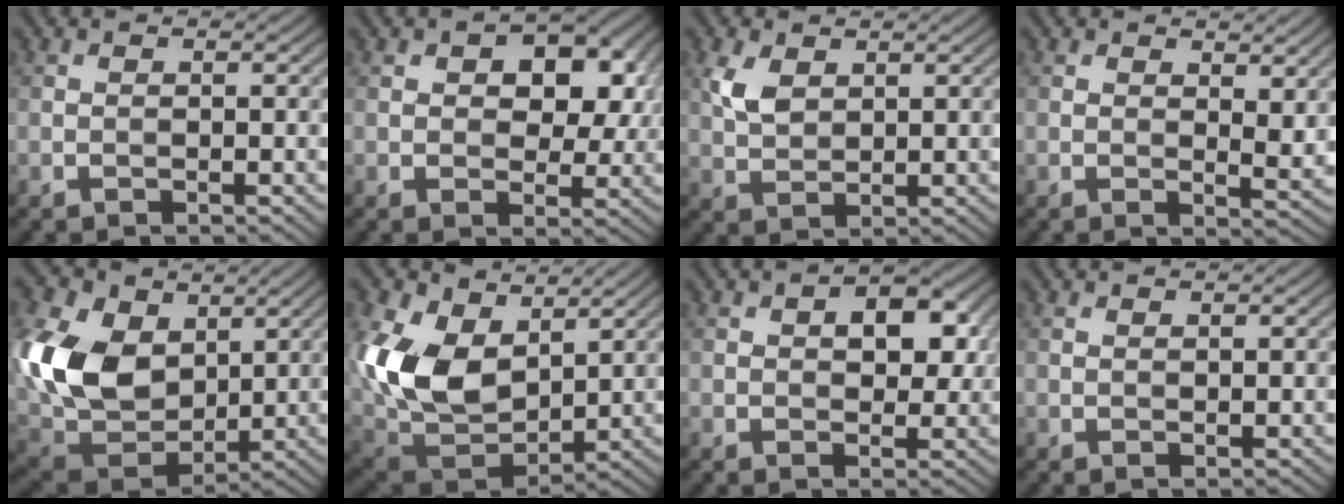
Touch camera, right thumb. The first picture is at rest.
{"total": 9.0, "force": [2.6, 5.7, 6.4], "torque": [-0.089, 0.000, 0.037]}
{"total": 3.8, "force": [1.7, 2.3, 2.4], "torque": [-0.064, 0.002, 0.035]}
{"total": 3.8, "force": [1.9, 1.5, 2.9], "torque": [-0.046, -0.009, 0.034]}
{"total": 14.6, "force": [3.6, 10.4, 9.6], "torque": [-0.253, 0.013, 0.065]}
{"total": 14.8, "force": [4.5, 9.7, 10.2], "torque": [-0.260, 0.002, 0.092]}
{"total": 6.1, "force": [1.8, 3.6, 4.5], "torque": [-0.066, 0.003, 0.025]}
{"total": 0.7, "force": [0.6, 0.0, 0.2], "torque": [-0.005, 0.001, 0.012]}